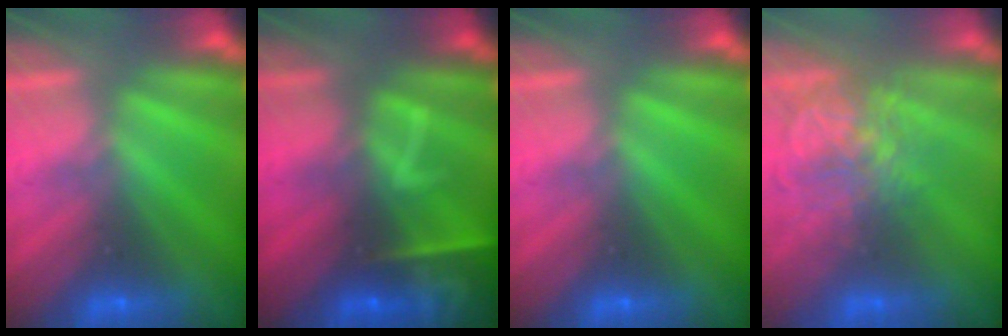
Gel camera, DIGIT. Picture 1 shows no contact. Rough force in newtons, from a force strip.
{"total": 7.4}
{"total": 0.0}
{"total": 3.7}